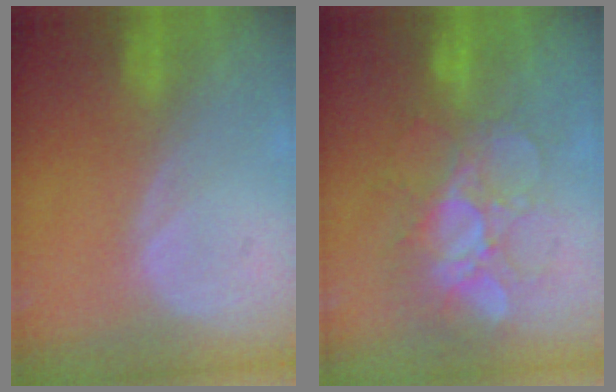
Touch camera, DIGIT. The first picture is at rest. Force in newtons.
{"total": 9.6, "press": 8.5, "slide": 4.4}